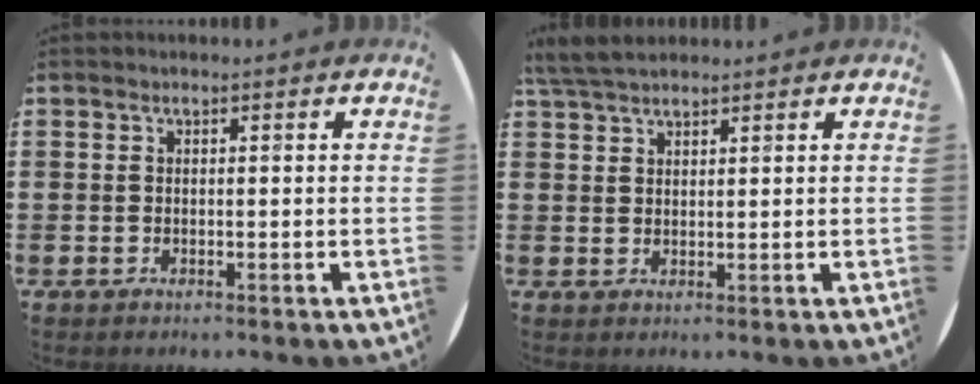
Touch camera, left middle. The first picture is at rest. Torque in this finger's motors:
{"motor_torque": [0.46, -0.41, 0.06, 0.04]}